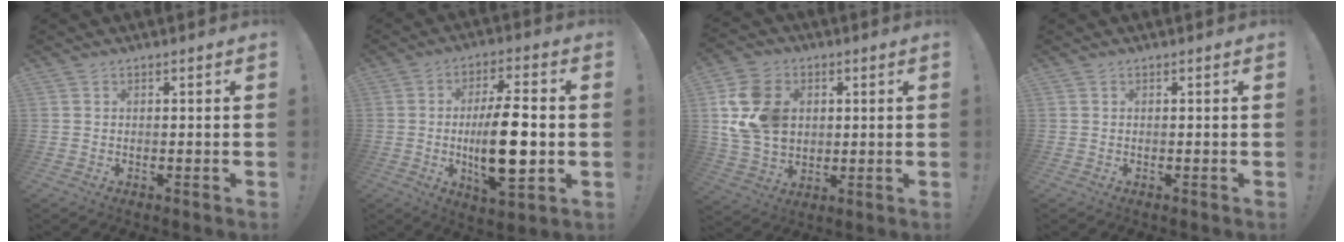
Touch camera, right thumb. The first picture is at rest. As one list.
[{"total": 18.5, "force": [-2.1, 6.1, 17.4], "torque": [-0.306, 0.000, -0.036]}, {"total": 16.7, "force": [3.2, 13.2, 9.6], "torque": [-0.167, -0.012, 0.066]}, {"total": 0.0}]